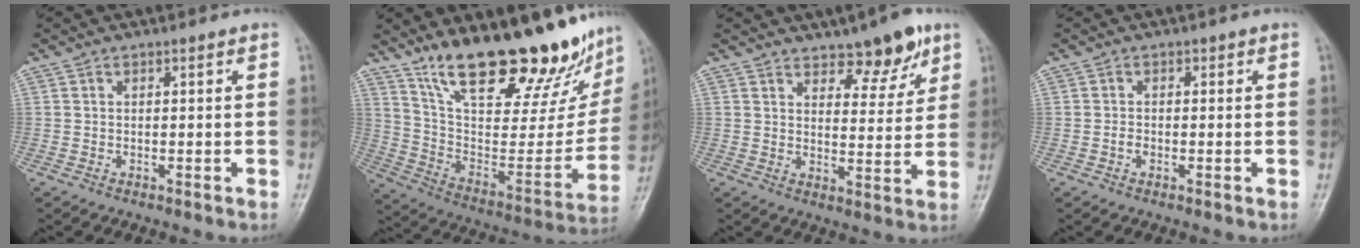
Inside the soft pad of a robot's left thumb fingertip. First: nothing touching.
{"total": 28.7, "force": [21.0, 9.6, 17.1], "torque": [-0.225, -0.094, 0.334]}
{"total": 7.8, "force": [5.4, 3.1, 4.7], "torque": [-0.039, -0.038, 0.078]}
{"total": 1.1, "force": [-0.4, 0.9, 0.6], "torque": [-0.006, 0.003, -0.010]}